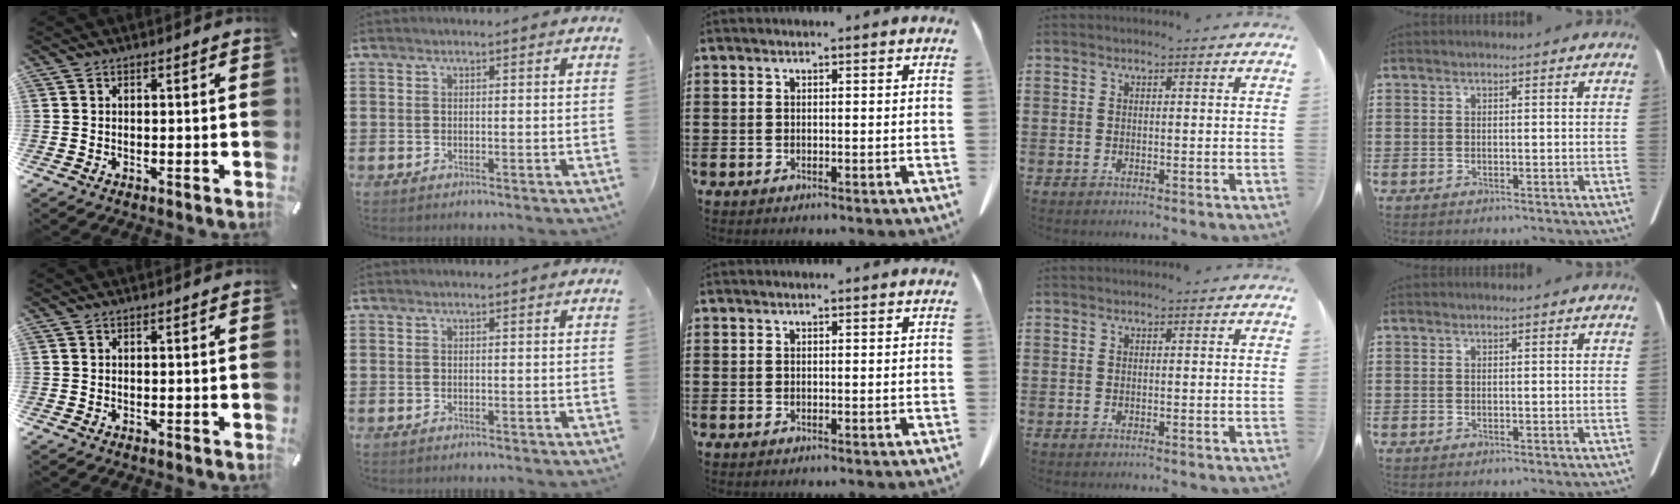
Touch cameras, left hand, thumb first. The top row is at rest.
{}